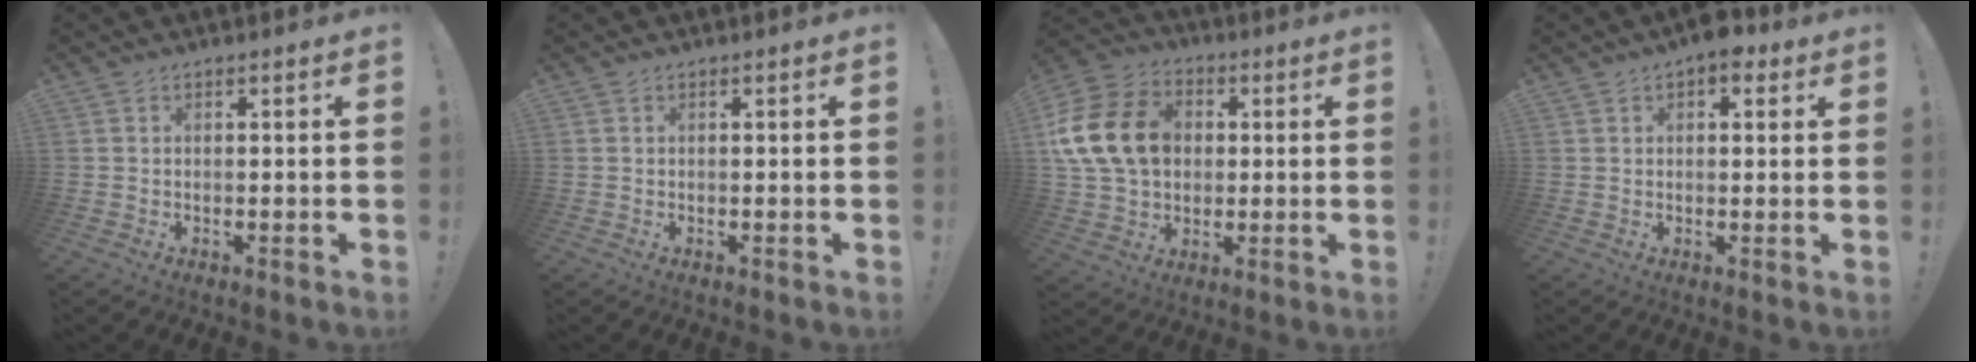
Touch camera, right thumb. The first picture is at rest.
{"total": 0.0}
{"total": 20.0, "force": [2.7, 15.4, 12.5], "torque": [-0.227, 0.013, 0.059]}
{"total": 4.8, "force": [2.9, 2.3, 3.0], "torque": [-0.034, -0.011, 0.045]}